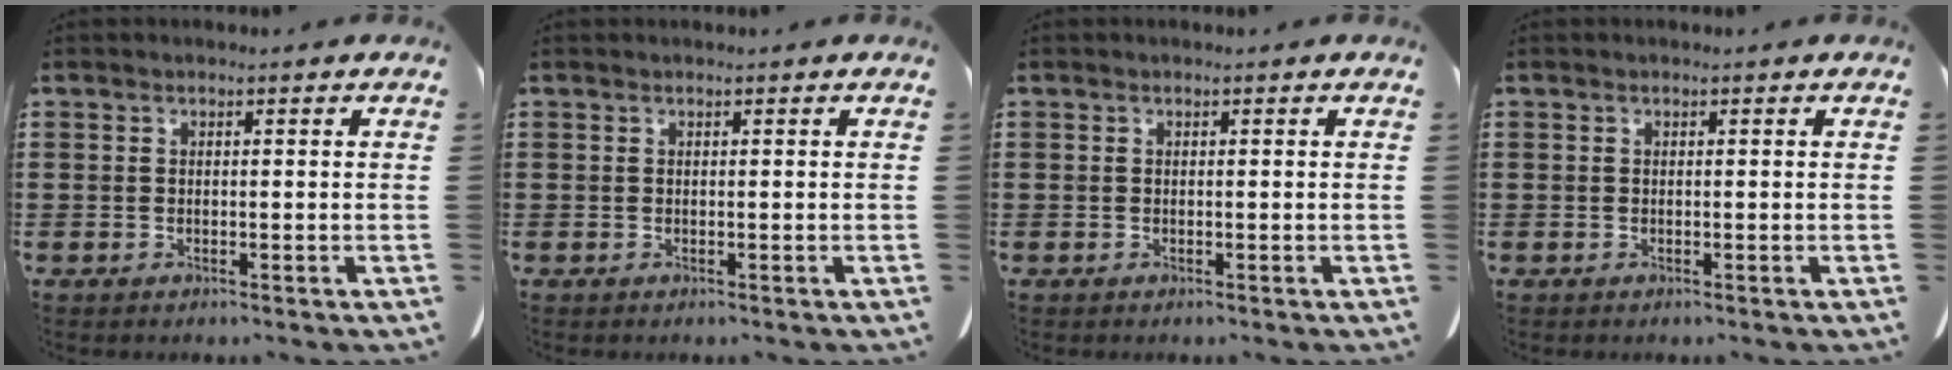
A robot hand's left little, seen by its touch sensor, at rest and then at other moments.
{"total": 0.0}
{"total": 0.0}
{"total": 0.0}